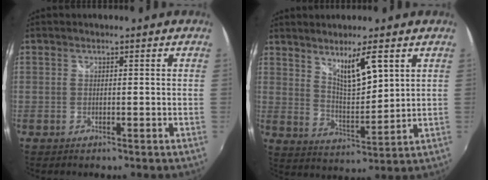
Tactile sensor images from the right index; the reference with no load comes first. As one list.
[{"total": 8.3, "force": [4.8, 1.7, 6.5], "torque": [-0.109, -0.007, 0.094]}]